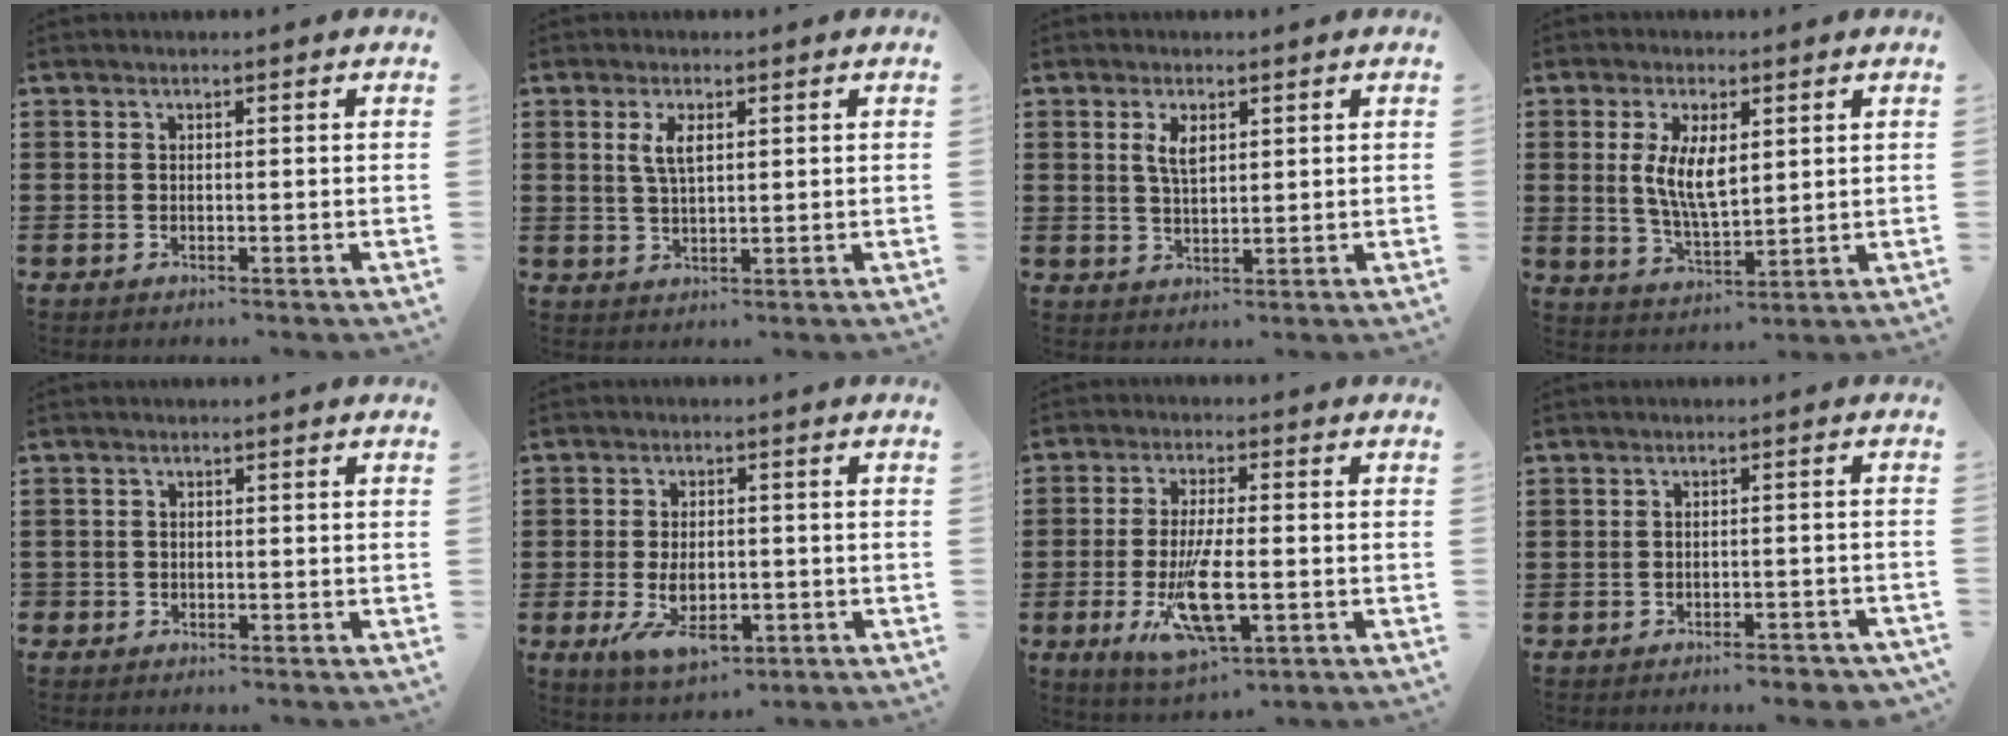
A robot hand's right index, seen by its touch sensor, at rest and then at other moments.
{"total": 3.7, "force": [1.2, 1.5, 3.1], "torque": [-0.068, 0.007, 0.020]}
{"total": 3.3, "force": [1.3, 1.3, 2.8], "torque": [-0.060, 0.005, 0.022]}
{"total": 6.9, "force": [1.2, 3.0, 6.1], "torque": [-0.123, 0.007, 0.021]}
{"total": 1.0, "force": [-0.6, 0.7, 0.0], "torque": [-0.003, 0.003, -0.015]}
{"total": 6.1, "force": [-2.0, 3.2, 4.8], "torque": [-0.092, -0.004, -0.038]}
{"total": 10.2, "force": [-2.9, 3.3, 9.2], "torque": [-0.178, -0.011, -0.045]}
{"total": 2.3, "force": [-2.2, 0.2, 0.7], "torque": [-0.015, 0.000, -0.045]}